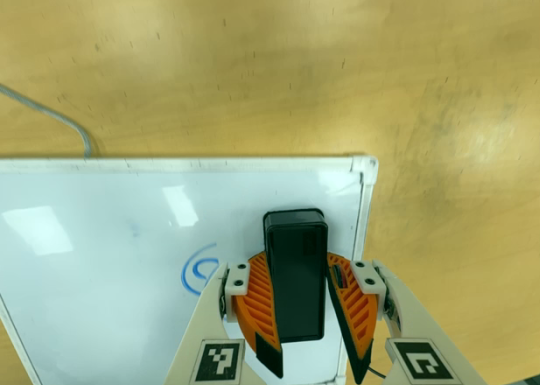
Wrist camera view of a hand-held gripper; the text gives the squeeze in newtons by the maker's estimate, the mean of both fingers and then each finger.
{"total": 11.8, "left": 13.3, "right": 10.2}